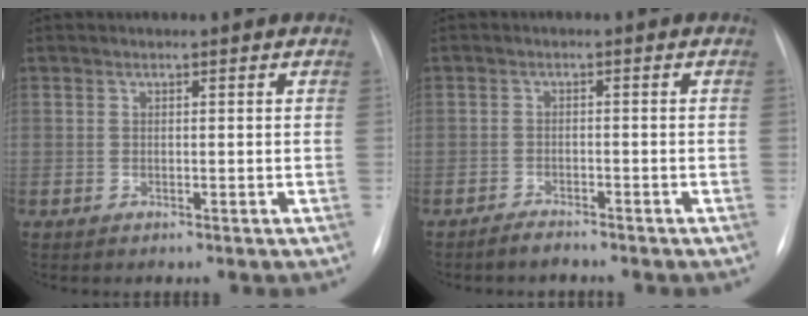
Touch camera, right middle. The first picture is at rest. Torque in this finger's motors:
{"motor_torque": [0.12, -0.17, 0.04, 0.02]}